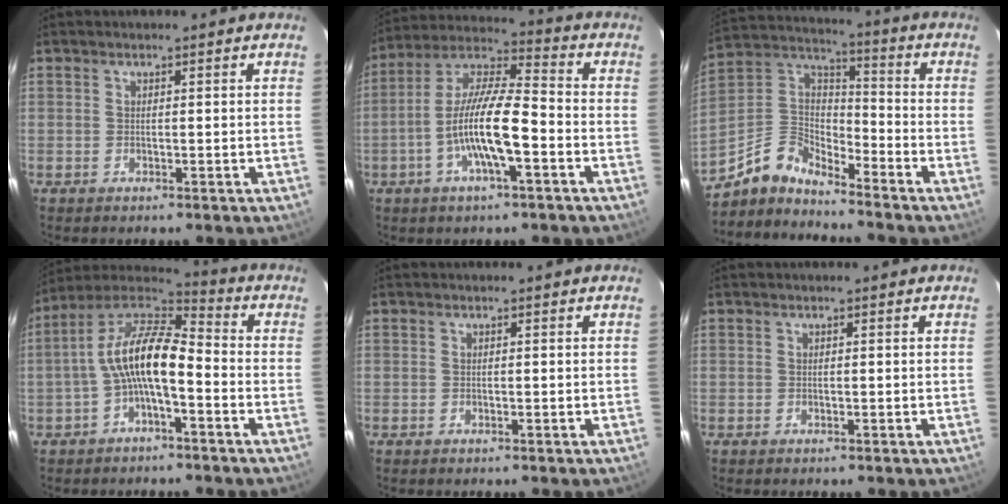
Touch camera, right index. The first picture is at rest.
{"total": 13.4, "force": [-4.5, 2.8, 12.3], "torque": [-0.244, 0.000, -0.089]}
{"total": 9.6, "force": [-8.3, 3.4, 3.3], "torque": [-0.089, 0.030, -0.177]}
{"total": 11.5, "force": [-3.0, 4.0, 10.4], "torque": [-0.212, 0.019, -0.061]}
{"total": 0.0}
{"total": 0.0}